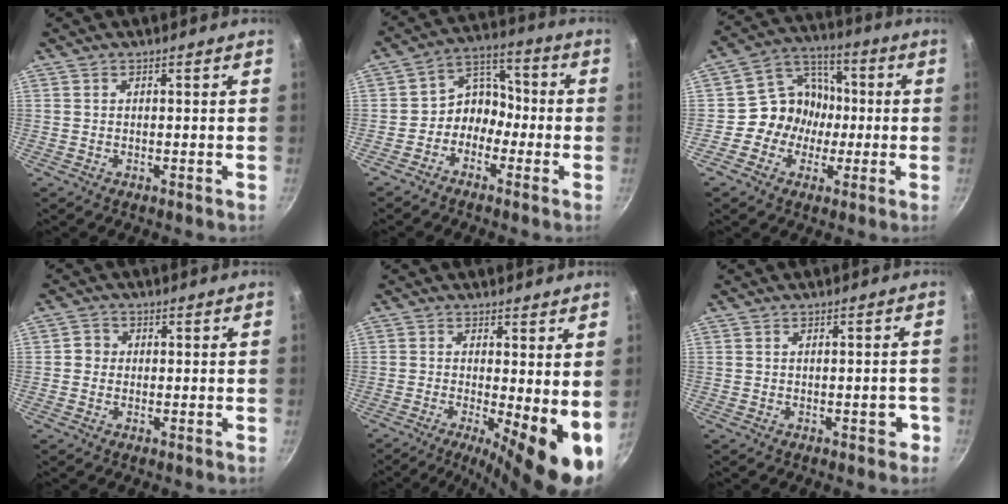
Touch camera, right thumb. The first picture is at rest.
{"total": 7.4, "force": [-2.8, 5.9, 3.3], "torque": [-0.014, 0.050, -0.069]}
{"total": 10.7, "force": [-1.6, 9.7, 4.2], "torque": [-0.022, 0.036, -0.046]}
{"total": 2.3, "force": [-0.2, 2.2, 0.7], "torque": [0.004, 0.006, -0.010]}
{"total": 12.0, "force": [-1.8, 3.6, 11.3], "torque": [-0.142, -0.011, -0.023]}
{"total": 2.8, "force": [-1.2, 1.3, 2.2], "torque": [-0.013, 0.008, -0.016]}